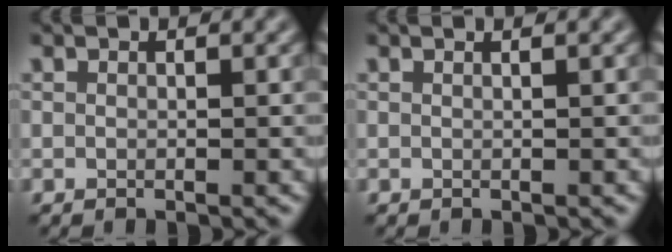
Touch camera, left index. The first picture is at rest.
{"total": 0.8, "force": [0.4, 0.4, 0.6], "torque": [-0.003, -0.001, -0.005]}